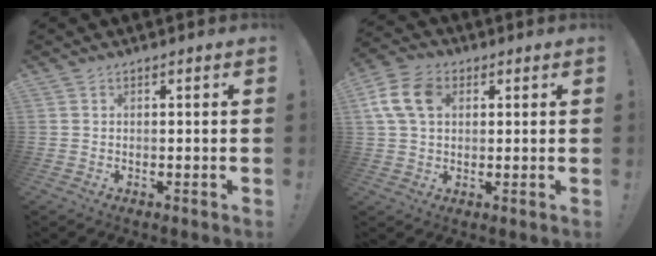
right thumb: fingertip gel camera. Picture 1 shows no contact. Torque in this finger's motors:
{"motor_torque": [0.21, 0.22, 0.06, 0.05, 0.05]}